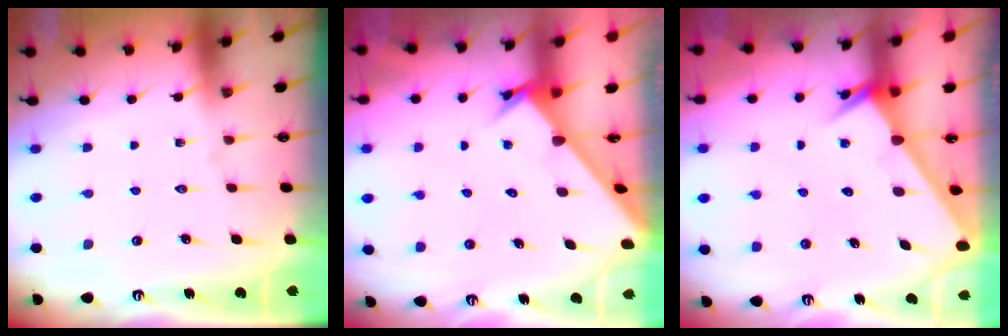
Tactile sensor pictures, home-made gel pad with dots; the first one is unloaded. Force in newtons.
{"total": 2.6, "press": 2.6, "slide": 0.3}
{"total": 2.5, "press": 2.5, "slide": 0.1}